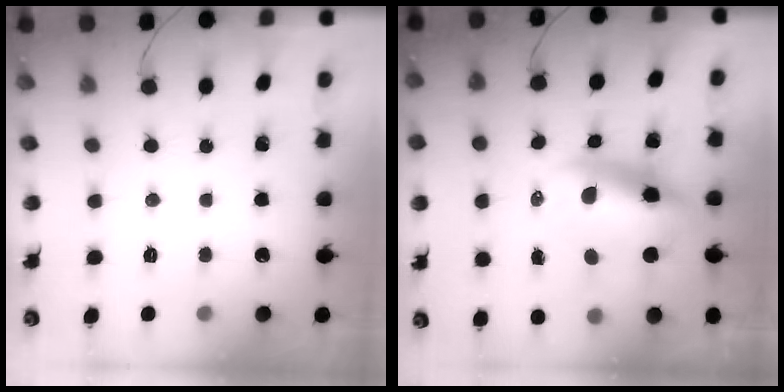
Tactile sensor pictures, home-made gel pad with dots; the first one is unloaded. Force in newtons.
{"total": 8.6, "press": 8.3, "slide": 2.4}